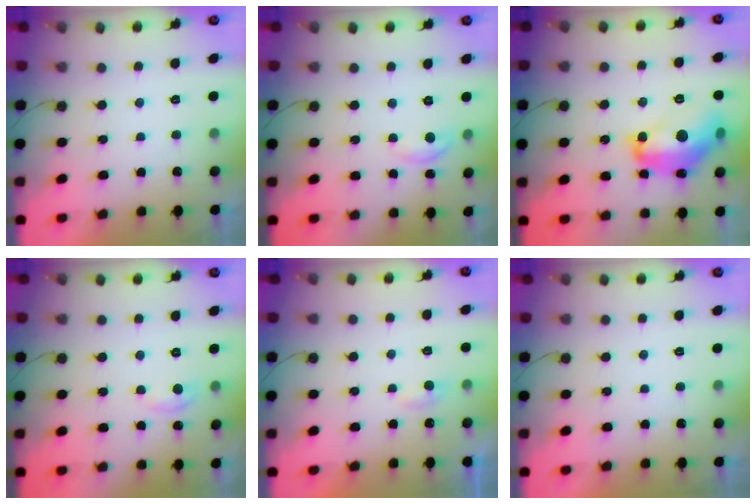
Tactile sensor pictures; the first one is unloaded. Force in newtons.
{"total": 4.1, "press": 4.1, "slide": 0.2}
{"total": 16.9, "press": 16.9, "slide": 1.5}
{"total": 3.6, "press": 3.6, "slide": 0.5}
{"total": 3.4, "press": 3.3, "slide": 0.4}
{"total": 0.0}